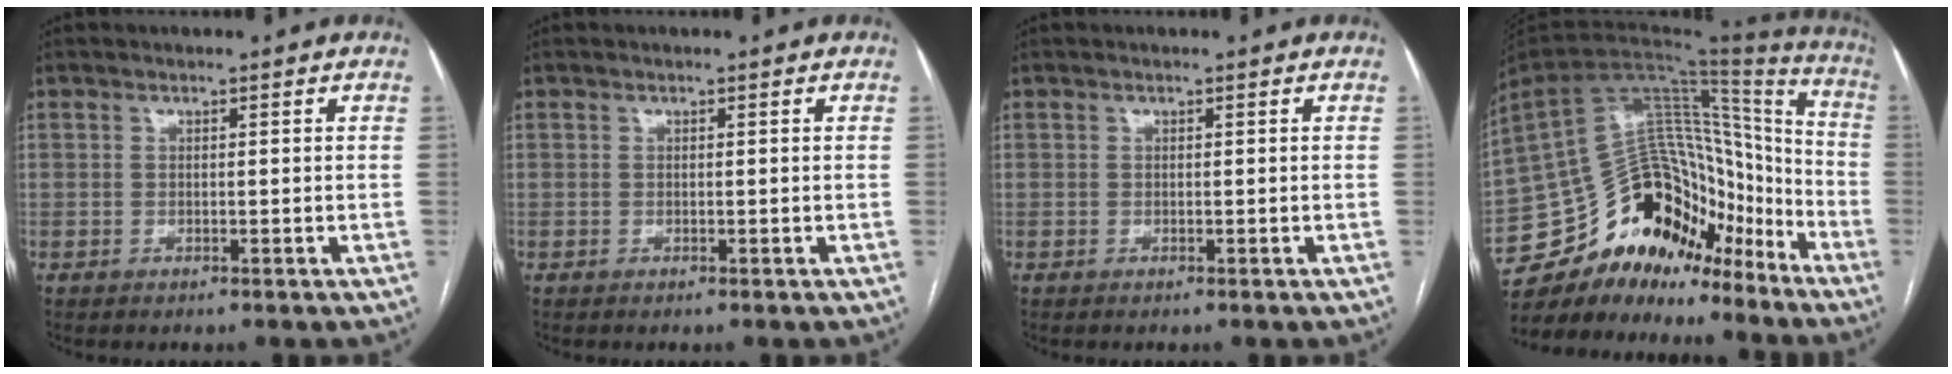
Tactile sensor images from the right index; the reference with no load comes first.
{"total": 0.0}
{"total": 0.0}
{"total": 22.7, "force": [-16.5, 11.3, 10.8], "torque": [-0.206, 0.057, -0.266]}